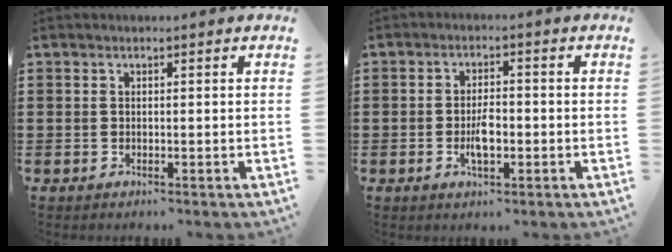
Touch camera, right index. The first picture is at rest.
{"total": 4.0, "force": [-0.9, 1.7, 3.5], "torque": [-0.069, 0.002, -0.017]}